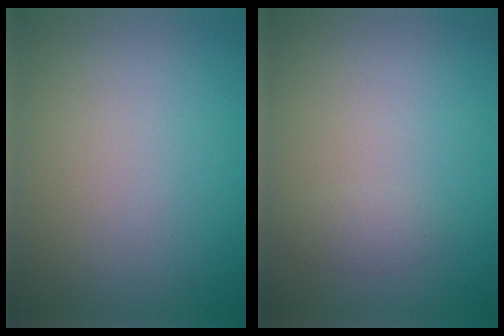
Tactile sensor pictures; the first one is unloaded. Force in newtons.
{"total": 1.0, "press": 1.0, "slide": 0.0}